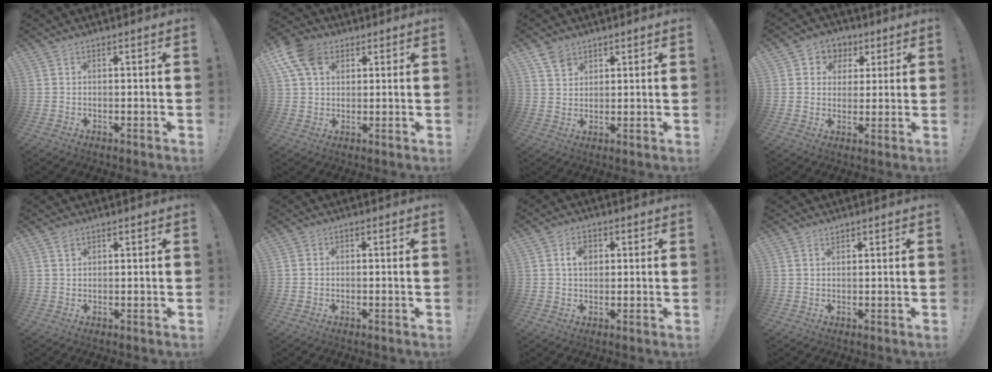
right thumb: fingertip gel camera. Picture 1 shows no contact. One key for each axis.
{"total": 12.1, "fx": 5.2, "fy": 8.4, "fz": 6.9, "tx": -0.134, "ty": -0.009, "tz": 0.102}
{"total": 4.5, "fx": 3.4, "fy": 2.7, "fz": 1.2, "tx": -0.020, "ty": -0.014, "tz": 0.064}
{"total": 6.4, "fx": 1.3, "fy": 6.1, "fz": 1.2, "tx": -0.006, "ty": -0.008, "tz": 0.027}
{"total": 1.2, "fx": 0.8, "fy": 0.7, "fz": 0.4, "tx": 0.005, "ty": -0.005, "tz": 0.013}
{"total": 1.0, "fx": -0.7, "fy": 0.6, "fz": 0.2, "tx": -0.010, "ty": 0.005, "tz": -0.012}
{"total": 4.6, "fx": 1.0, "fy": 3.1, "fz": 3.2, "tx": -0.049, "ty": 0.003, "tz": 0.014}
{"total": 0.9, "fx": 0.8, "fy": 0.2, "fz": 0.1, "tx": 0.005, "ty": -0.005, "tz": 0.015}